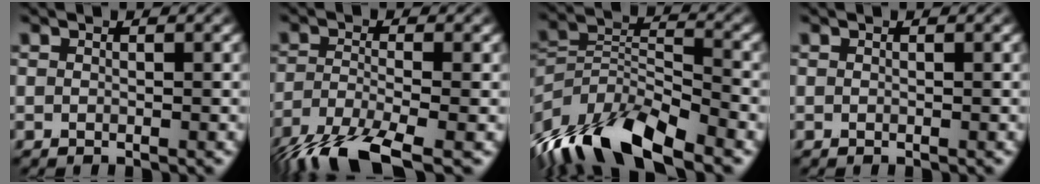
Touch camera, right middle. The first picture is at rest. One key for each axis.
{"total": 7.2, "fx": -5.1, "fy": 1.7, "fz": 4.8, "tx": -0.096, "ty": -0.016, "tz": -0.104}
{"total": 12.0, "fx": -8.9, "fy": 4.0, "fz": 7.1, "tx": -0.138, "ty": 0.000, "tz": -0.170}
{"total": 0.0}